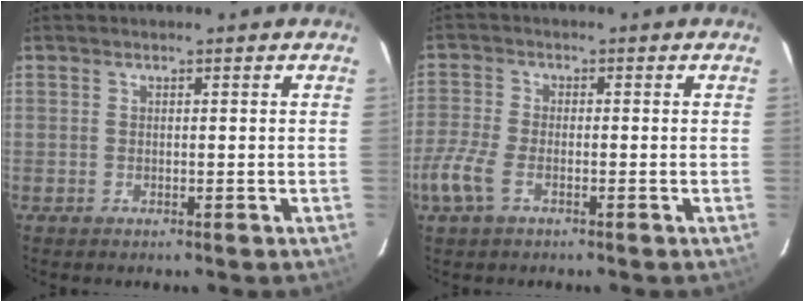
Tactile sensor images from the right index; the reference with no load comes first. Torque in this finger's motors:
{"motor_torque": [0.62, -0.40, 0.23, 0.04]}